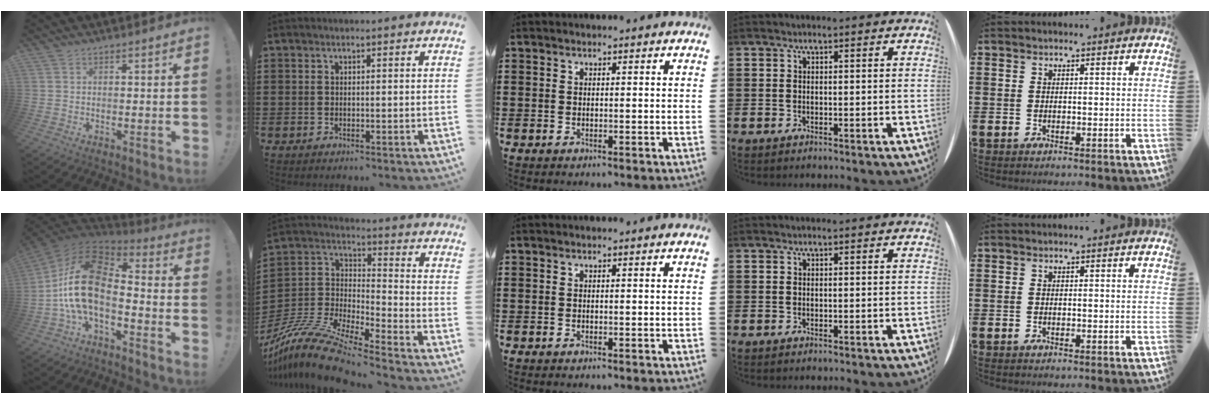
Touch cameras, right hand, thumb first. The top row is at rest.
{"thumb": {"total": 17.2, "force": [-1.3, 9.4, 14.3], "torque": [-0.290, 0.006, -0.018]}, "index": {"total": 12.4, "force": [-11.2, 1.0, 5.4], "torque": [-0.131, 0.009, -0.231]}}